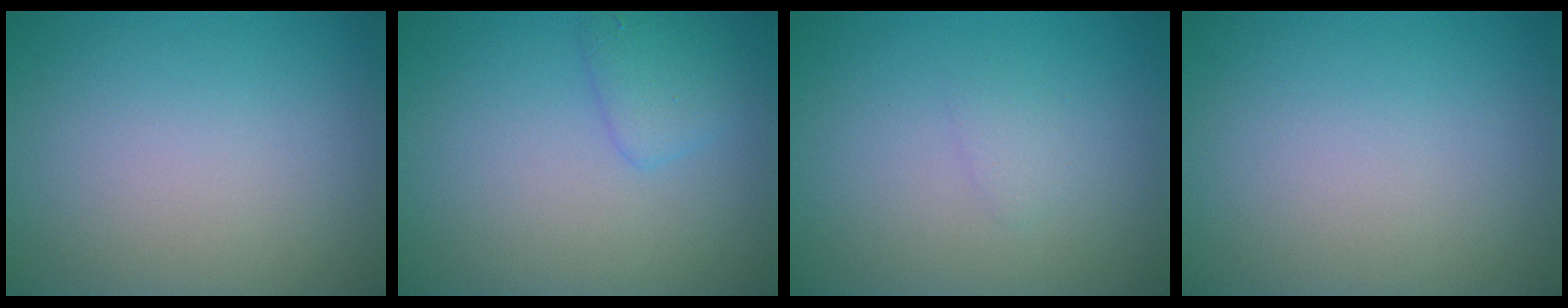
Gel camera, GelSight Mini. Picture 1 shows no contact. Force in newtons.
{"total": 1.8, "press": 1.8, "slide": 0.2}
{"total": 0.8, "press": 0.8, "slide": 0.1}
{"total": 0.0}